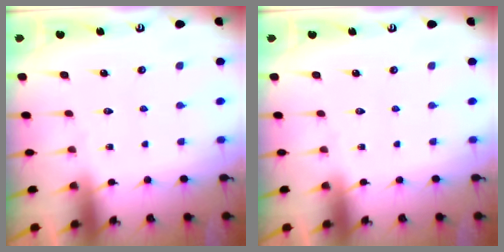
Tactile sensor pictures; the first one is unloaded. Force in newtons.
{"total": 0.0}